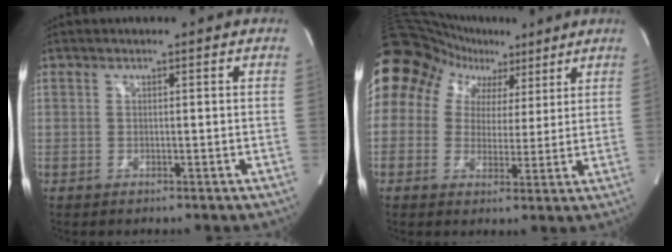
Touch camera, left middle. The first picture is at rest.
{"total": 17.7, "force": [9.8, 13.4, 6.1], "torque": [-0.157, 0.081, 0.169]}